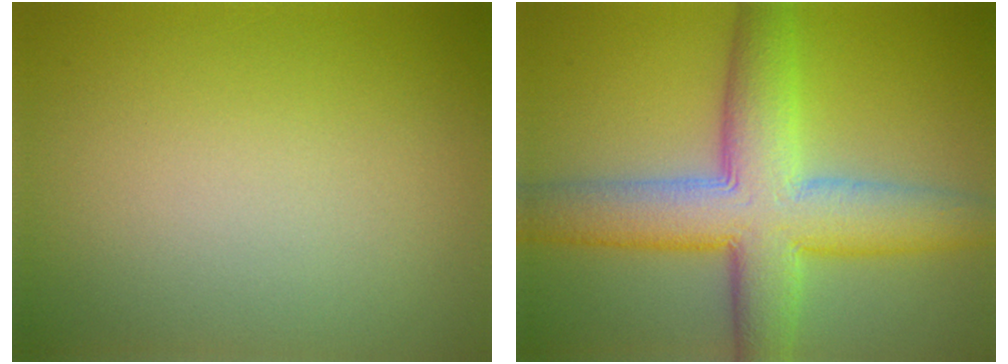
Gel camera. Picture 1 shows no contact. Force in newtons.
{"total": 9.5, "press": 9.5, "slide": 0.6}